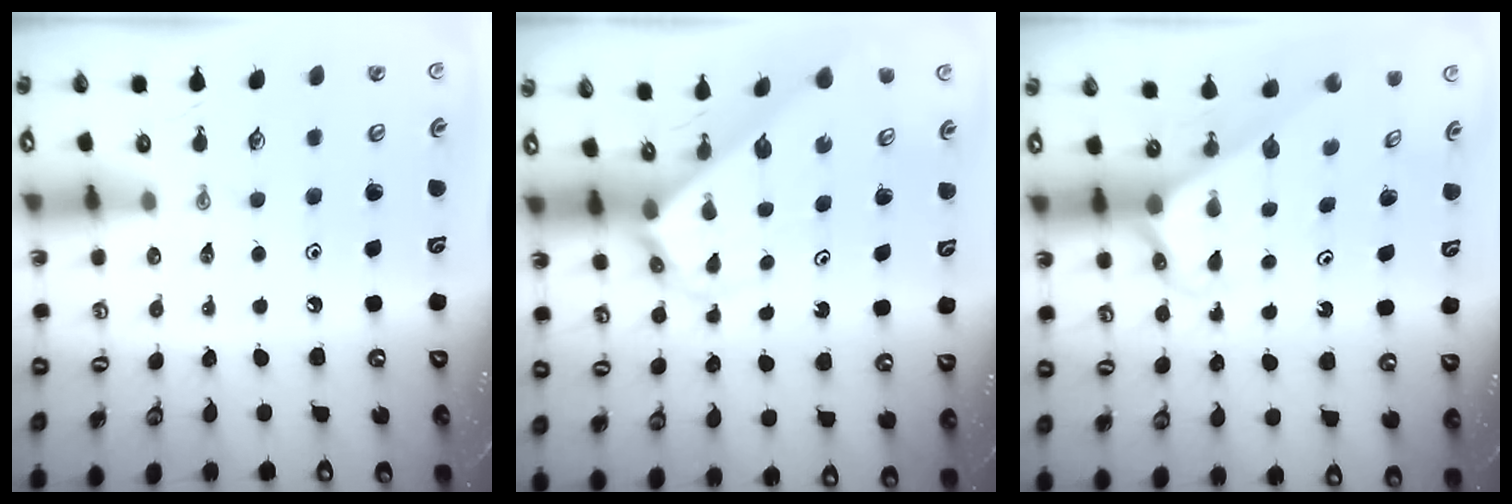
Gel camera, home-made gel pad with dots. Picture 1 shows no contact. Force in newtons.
{"total": 2.8, "press": 2.8, "slide": 0.2}
{"total": 2.6, "press": 2.6, "slide": 0.2}